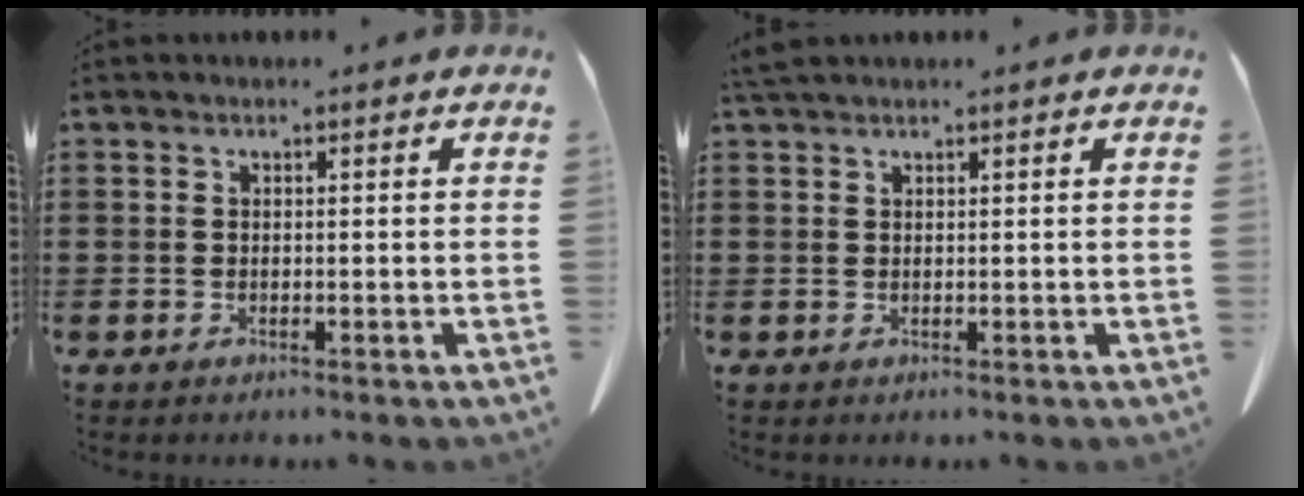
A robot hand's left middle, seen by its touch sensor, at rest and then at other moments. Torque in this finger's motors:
{"motor_torque": [0.34, 0.31, 0.00, 0.00]}